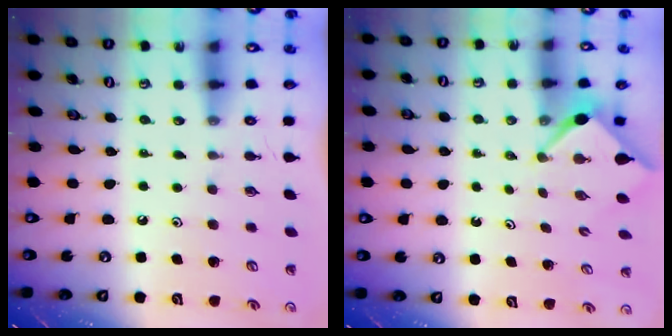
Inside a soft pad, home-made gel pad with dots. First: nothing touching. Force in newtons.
{"total": 2.5, "press": 2.5, "slide": 0.3}